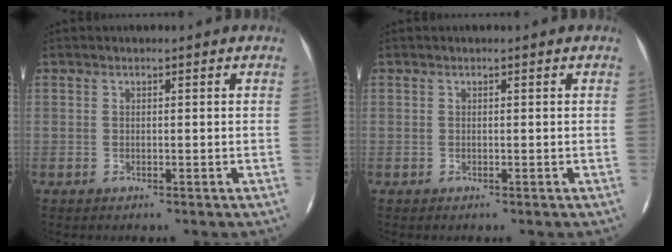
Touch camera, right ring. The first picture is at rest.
{"total": 0.0}